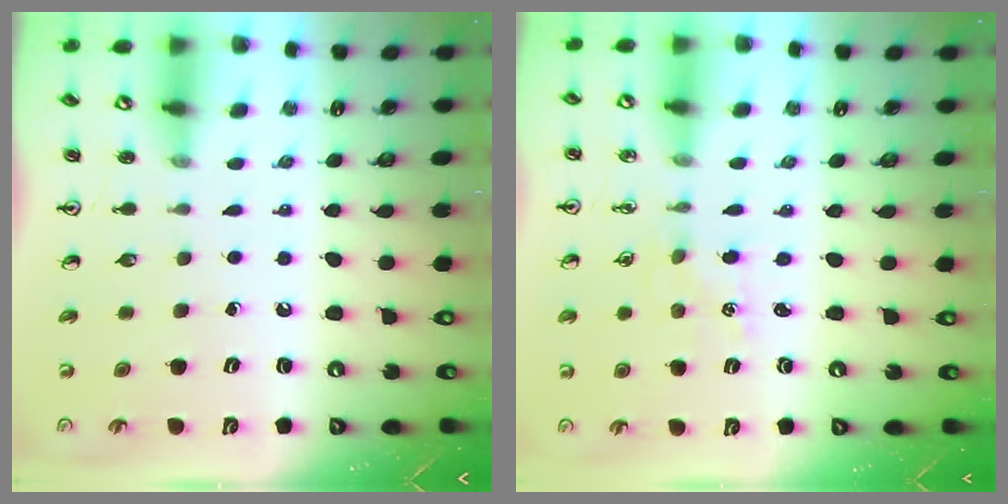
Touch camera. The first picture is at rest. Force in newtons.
{"total": 0.8, "press": 0.8, "slide": 0.1}